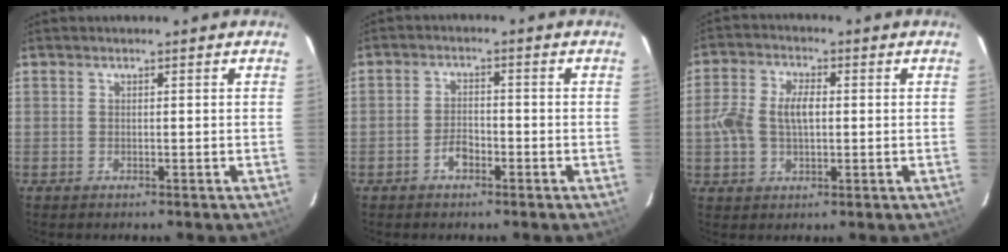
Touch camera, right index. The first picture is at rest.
{"total": 3.3, "force": [-2.0, 1.7, 1.9], "torque": [-0.041, 0.006, -0.036]}
{"total": 7.9, "force": [0.0, 4.9, 6.2], "torque": [-0.128, 0.014, -0.001]}